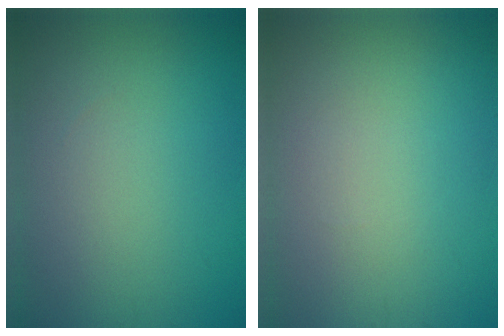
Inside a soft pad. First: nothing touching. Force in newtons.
{"total": 0.0}